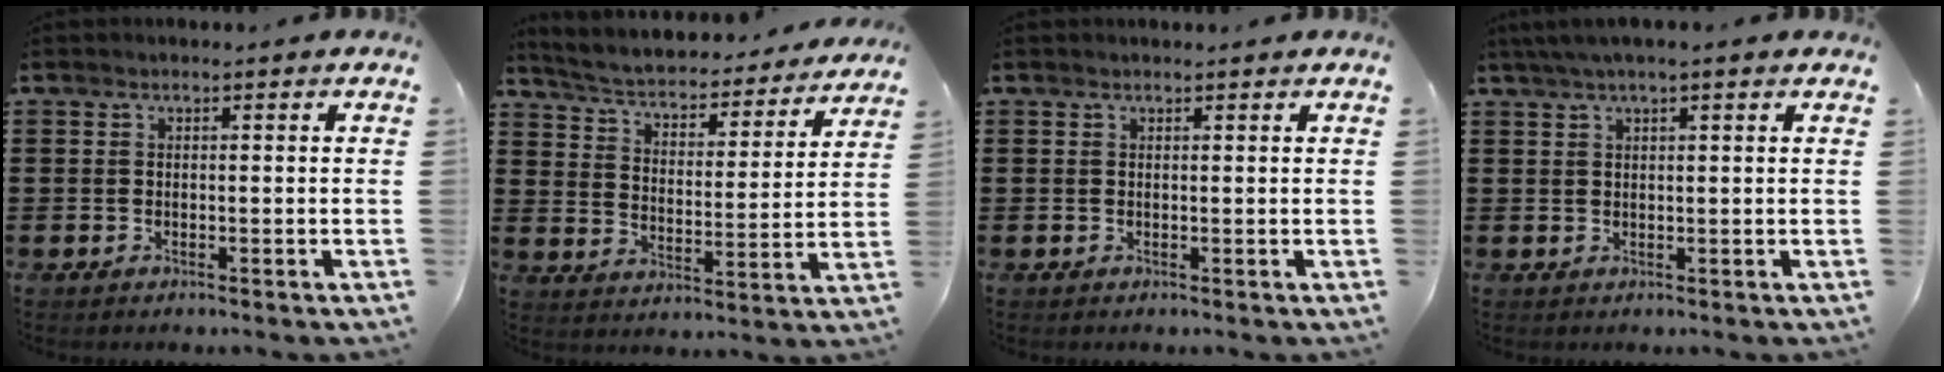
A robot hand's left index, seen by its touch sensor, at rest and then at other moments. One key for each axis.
{"total": 3.4, "fx": 3.2, "fy": 0.2, "fz": 1.0, "tx": -0.039, "ty": -0.032, "tz": 0.045}
{"total": 0.6, "fx": 0.5, "fy": -0.3, "fz": 0.2, "tx": -0.005, "ty": -0.004, "tz": 0.012}
{"total": 2.5, "fx": 1.7, "fy": 0.2, "fz": 1.9, "tx": -0.038, "ty": 0.001, "tz": 0.033}